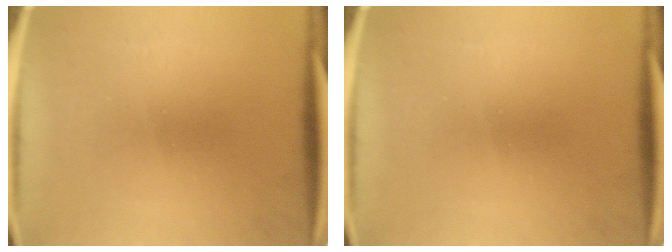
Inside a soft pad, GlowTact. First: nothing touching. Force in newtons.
{"total": 0.0}